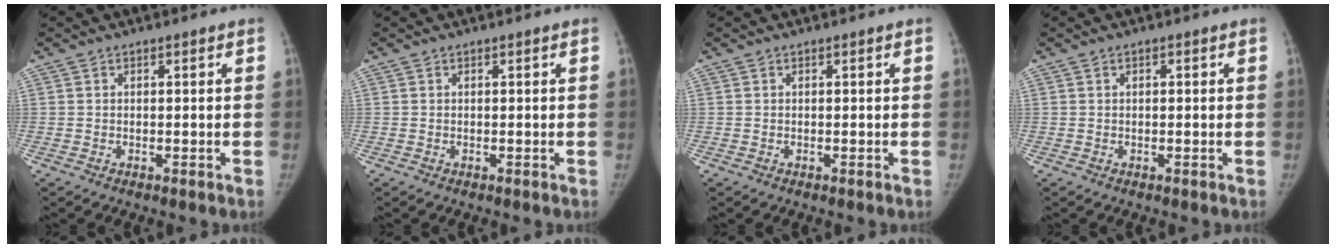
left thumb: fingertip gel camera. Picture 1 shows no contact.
{"total": 0.0}
{"total": 0.0}
{"total": 0.6, "force": [0.2, 0.3, 0.4], "torque": [-0.002, 0.003, 0.002]}